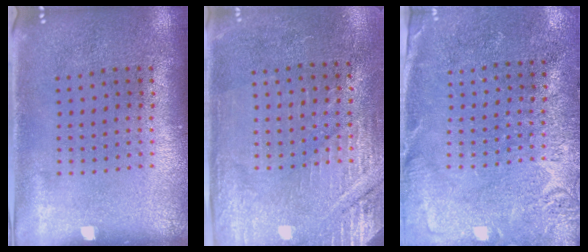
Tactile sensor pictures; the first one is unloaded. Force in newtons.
{"total": 2.8, "press": 2.8, "slide": 0.5}
{"total": 2.7, "press": 2.6, "slide": 0.6}